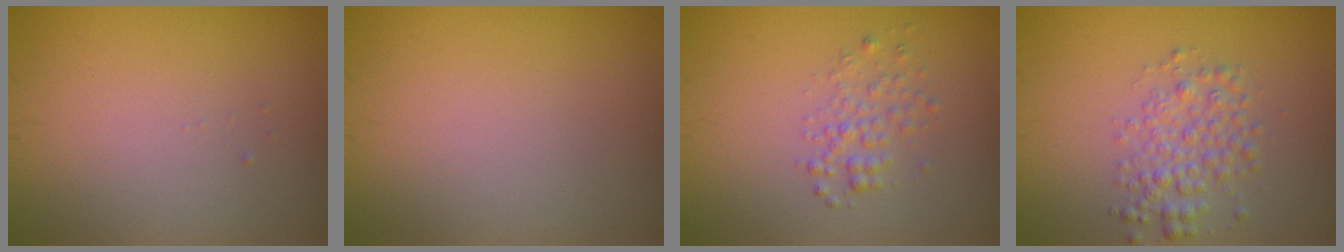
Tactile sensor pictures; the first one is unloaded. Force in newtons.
{"total": 0.0}
{"total": 1.7, "press": 1.7, "slide": 0.1}
{"total": 2.9, "press": 2.9, "slide": 0.1}